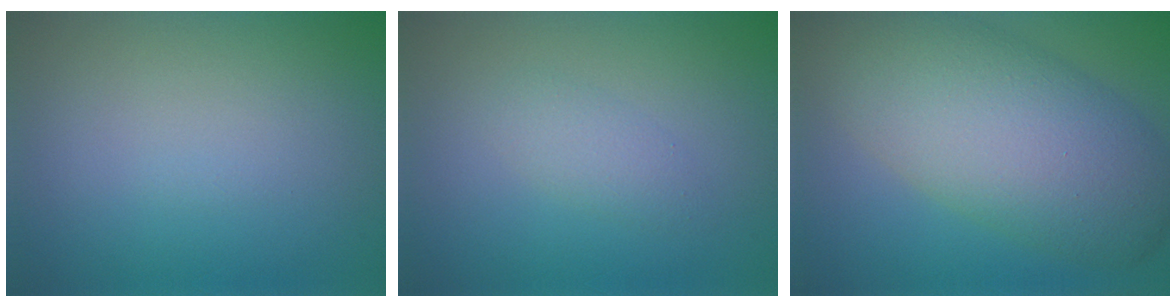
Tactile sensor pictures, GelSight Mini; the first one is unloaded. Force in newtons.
{"total": 1.7, "press": 1.7, "slide": 0.1}
{"total": 10.5, "press": 10.4, "slide": 0.7}